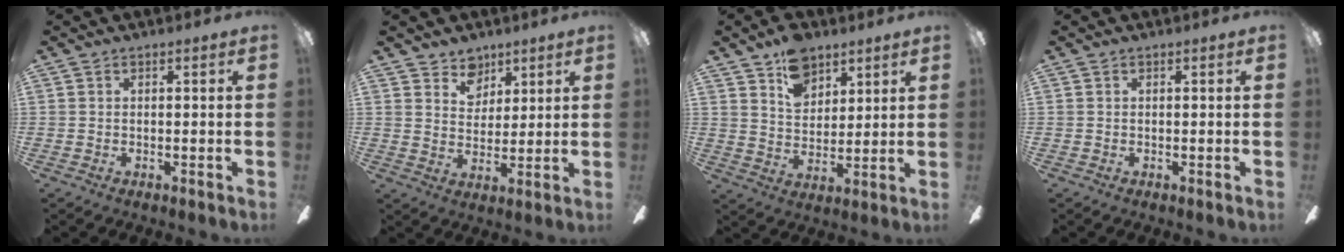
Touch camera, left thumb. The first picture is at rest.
{"total": 6.5, "force": [4.9, 4.4, 0.2], "torque": [-0.006, -0.028, 0.090]}
{"total": 10.2, "force": [7.0, 6.4, 3.8], "torque": [-0.062, -0.028, 0.130]}
{"total": 0.0}